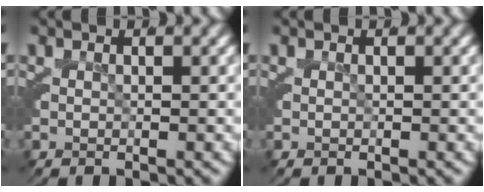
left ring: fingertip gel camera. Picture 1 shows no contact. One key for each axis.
{"total": 0.0}